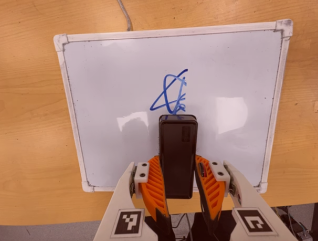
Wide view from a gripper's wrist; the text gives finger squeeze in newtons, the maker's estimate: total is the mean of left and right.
{"total": 7.5, "left": 5.2, "right": 9.9}